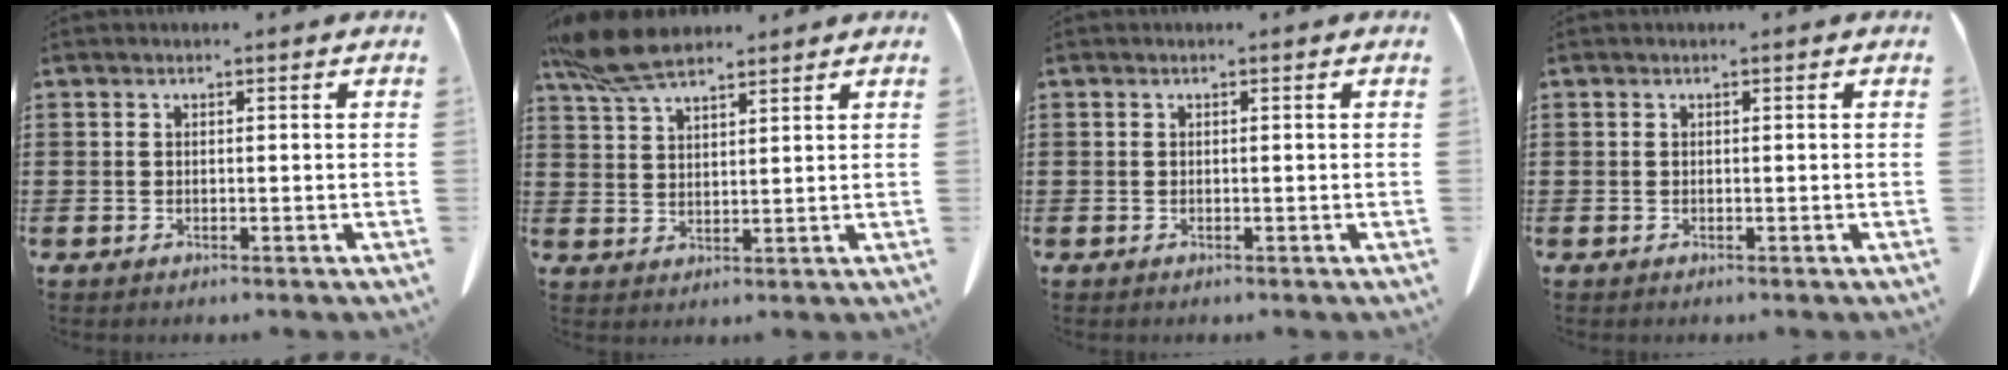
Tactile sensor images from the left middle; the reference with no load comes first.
{"total": 7.6, "force": [6.1, 2.2, 3.9], "torque": [-0.094, -0.007, 0.116]}
{"total": 0.0}
{"total": 0.0}